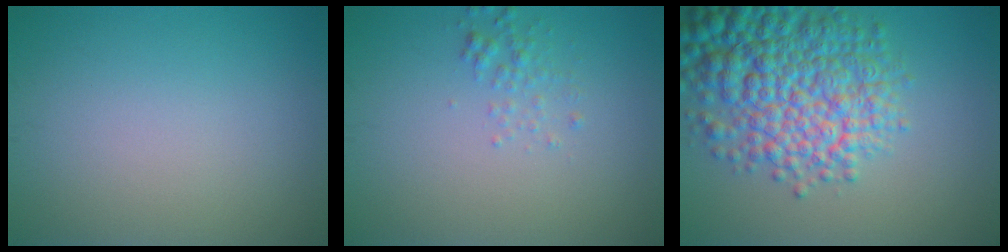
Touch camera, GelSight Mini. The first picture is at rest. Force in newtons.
{"total": 1.3, "press": 1.3, "slide": 0.0}
{"total": 9.7, "press": 9.7, "slide": 0.3}